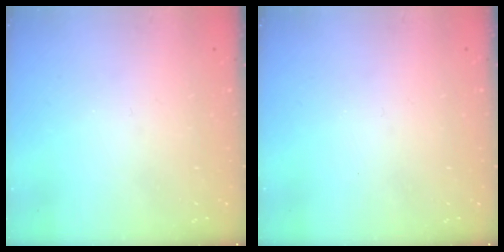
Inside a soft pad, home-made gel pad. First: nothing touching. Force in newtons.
{"total": 0.0}